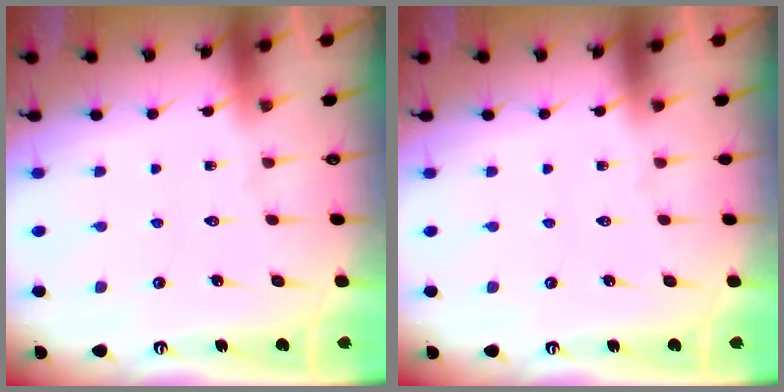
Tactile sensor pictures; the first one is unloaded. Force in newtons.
{"total": 0.0}